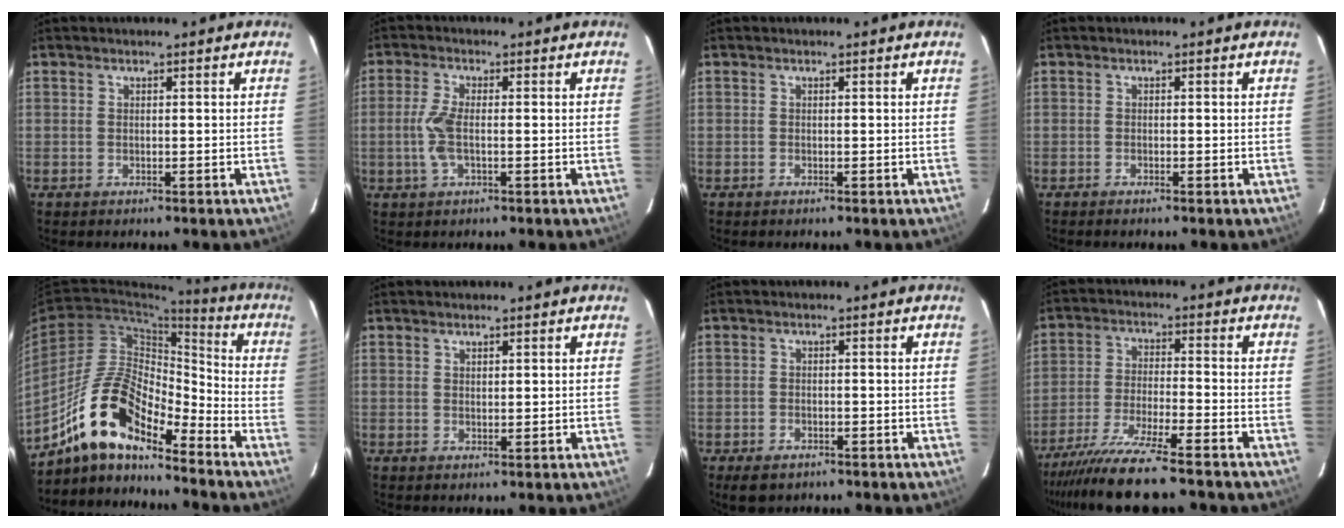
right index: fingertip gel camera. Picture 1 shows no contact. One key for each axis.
{"total": 5.1, "fx": -0.8, "fy": 1.6, "fz": 4.8, "tx": -0.105, "ty": 0.000, "tz": -0.017}
{"total": 0.0}
{"total": 0.6, "fx": -0.6, "fy": 0.0, "fz": 0.2, "tx": -0.005, "ty": -0.001, "tz": -0.011}
{"total": 15.0, "fx": -11.5, "fy": 4.6, "fz": 8.5, "tx": -0.158, "ty": 0.009, "tz": -0.224}
{"total": 0.9, "fx": 0.7, "fy": 0.4, "fz": 0.4, "tx": -0.005, "ty": 0.001, "tz": 0.013}
{"total": 4.0, "fx": -2.8, "fy": 2.4, "fz": 1.8, "tx": -0.045, "ty": -0.008, "tz": -0.041}
{"total": 14.9, "fx": -12.6, "fy": 0.8, "fz": 7.8, "tx": -0.166, "ty": -0.033, "tz": -0.220}